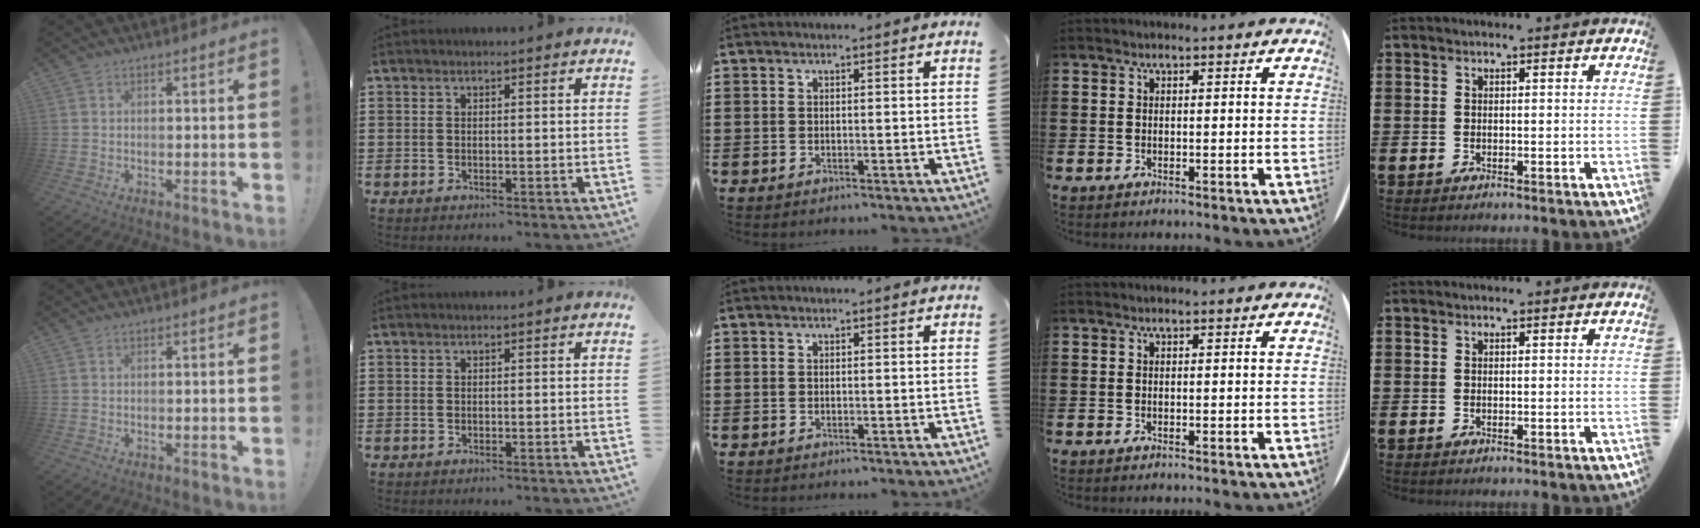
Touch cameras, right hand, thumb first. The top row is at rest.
{}